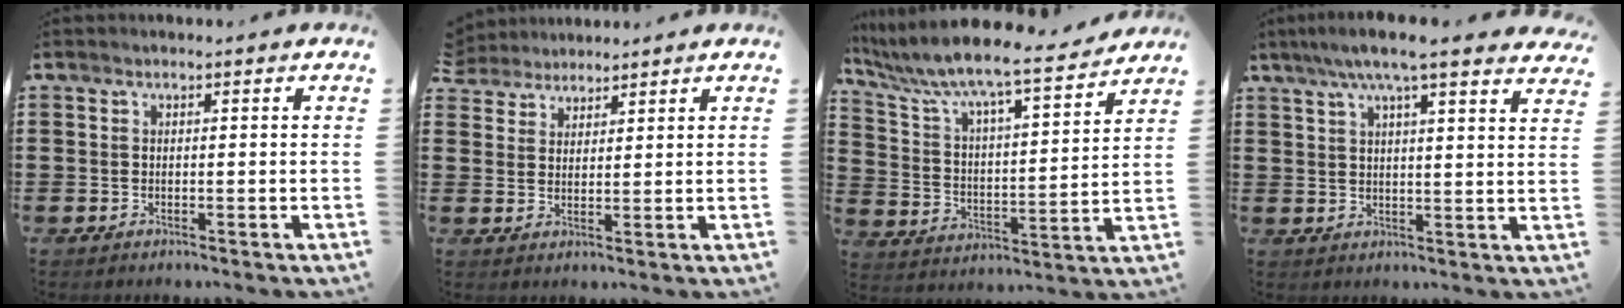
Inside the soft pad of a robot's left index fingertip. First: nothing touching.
{"total": 3.1, "force": [2.8, 1.3, -0.5], "torque": [-0.006, -0.003, 0.052]}
{"total": 7.2, "force": [6.4, 0.4, 3.2], "torque": [-0.094, -0.050, 0.099]}
{"total": 6.8, "force": [5.5, 0.2, 4.0], "torque": [-0.093, -0.011, 0.096]}